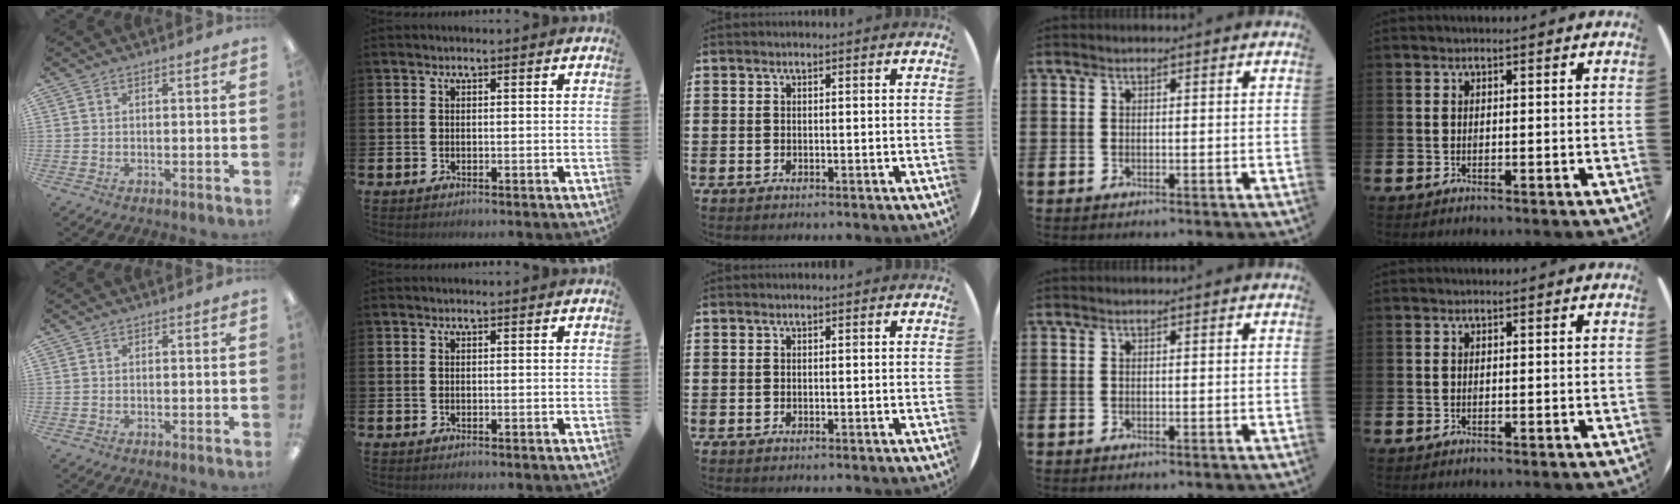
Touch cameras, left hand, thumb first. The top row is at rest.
{}